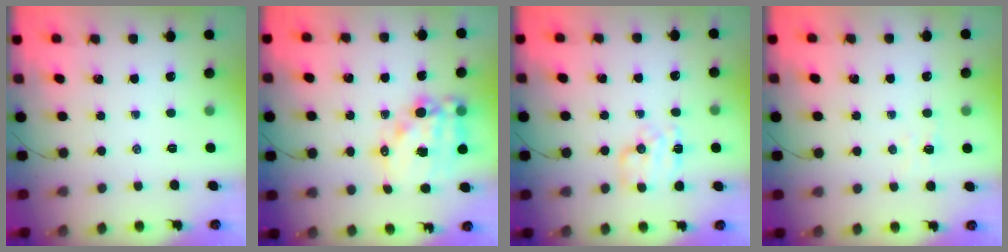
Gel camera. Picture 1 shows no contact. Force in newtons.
{"total": 15.3, "press": 14.9, "slide": 3.6}
{"total": 7.5, "press": 7.4, "slide": 0.8}
{"total": 2.9, "press": 2.8, "slide": 0.8}